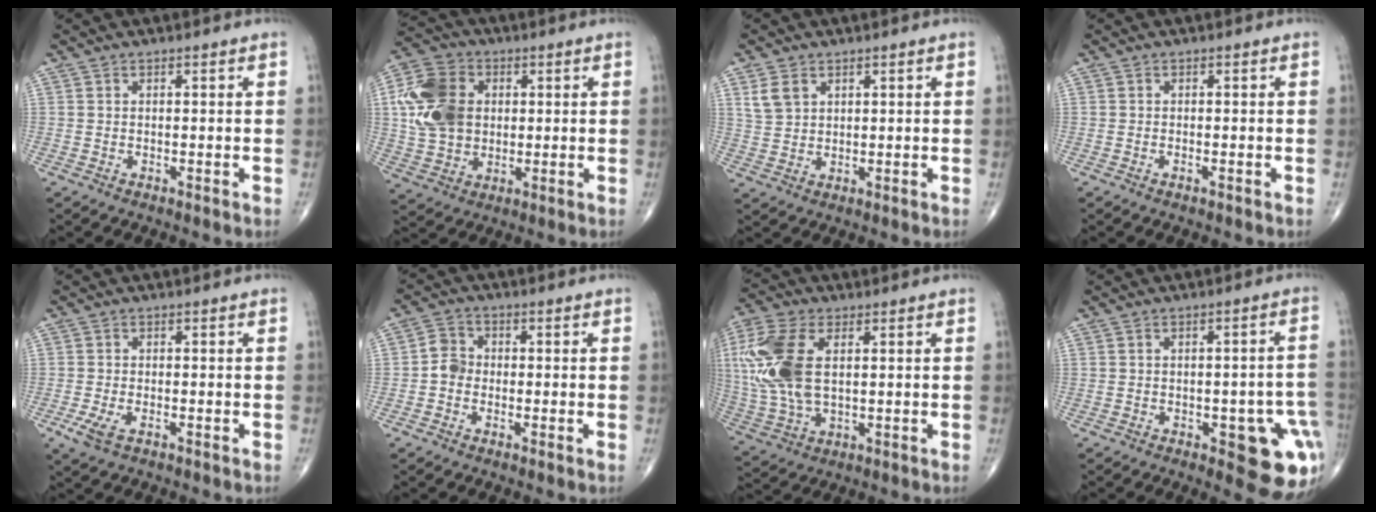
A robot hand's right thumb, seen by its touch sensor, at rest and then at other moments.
{"total": 14.5, "force": [2.3, 11.0, 9.3], "torque": [-0.167, 0.009, 0.042]}
{"total": 4.4, "force": [2.1, 3.1, 2.3], "torque": [-0.039, -0.007, 0.050]}
{"total": 0.6, "force": [-0.4, 0.2, 0.4], "torque": [-0.012, 0.000, -0.006]}
{"total": 3.6, "force": [-1.6, 1.7, 2.8], "torque": [-0.064, -0.004, -0.030]}
{"total": 3.7, "force": [-0.8, 3.2, 1.8], "torque": [-0.020, 0.011, -0.024]}
{"total": 16.6, "force": [3.0, 9.0, 13.6], "torque": [-0.326, -0.001, 0.061]}
{"total": 13.7, "force": [-4.4, 5.2, 11.9], "torque": [-0.093, 0.019, -0.039]}